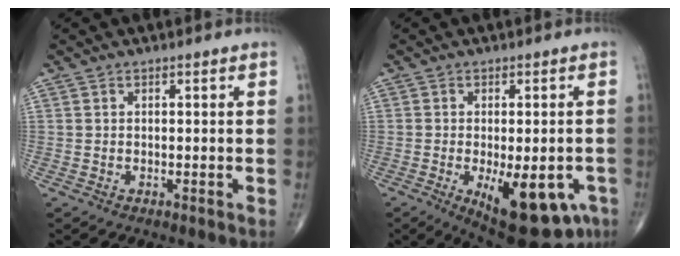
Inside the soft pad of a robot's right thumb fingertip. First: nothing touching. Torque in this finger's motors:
{"motor_torque": [1.88, 1.79, 0.75, -0.83, 0.35]}